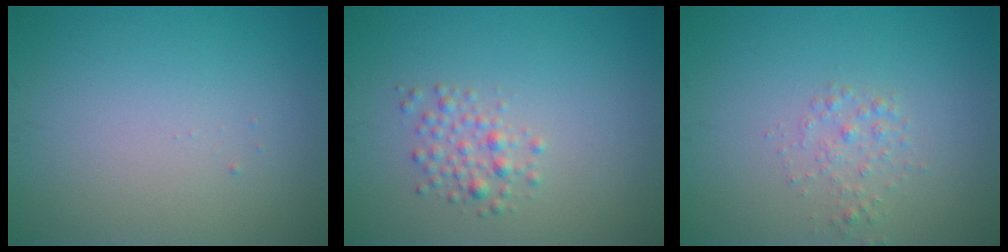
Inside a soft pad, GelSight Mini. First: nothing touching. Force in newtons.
{"total": 1.9, "press": 1.9, "slide": 0.1}
{"total": 1.4, "press": 1.4, "slide": 0.0}